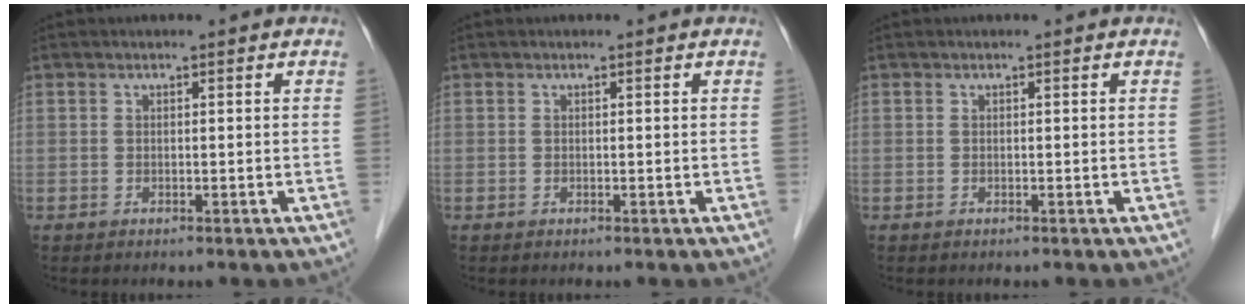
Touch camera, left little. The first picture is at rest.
{"total": 0.0}
{"total": 0.0}